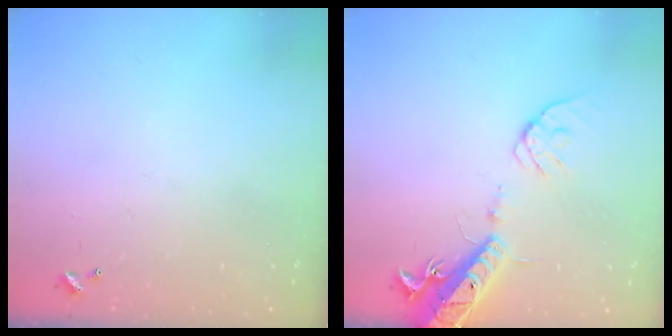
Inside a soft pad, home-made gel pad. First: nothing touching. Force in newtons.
{"total": 16.0, "press": 15.7, "slide": 3.3}